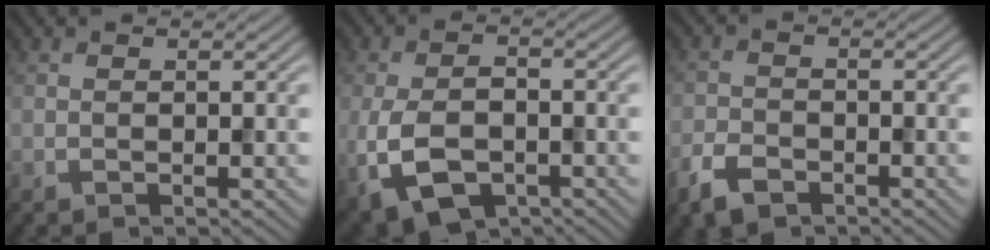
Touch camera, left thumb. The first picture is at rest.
{"total": 8.2, "force": [-3.1, 4.9, 5.8], "torque": [-0.139, -0.021, -0.059]}
{"total": 4.1, "force": [-2.9, 2.1, 2.1], "torque": [-0.045, -0.007, -0.065]}